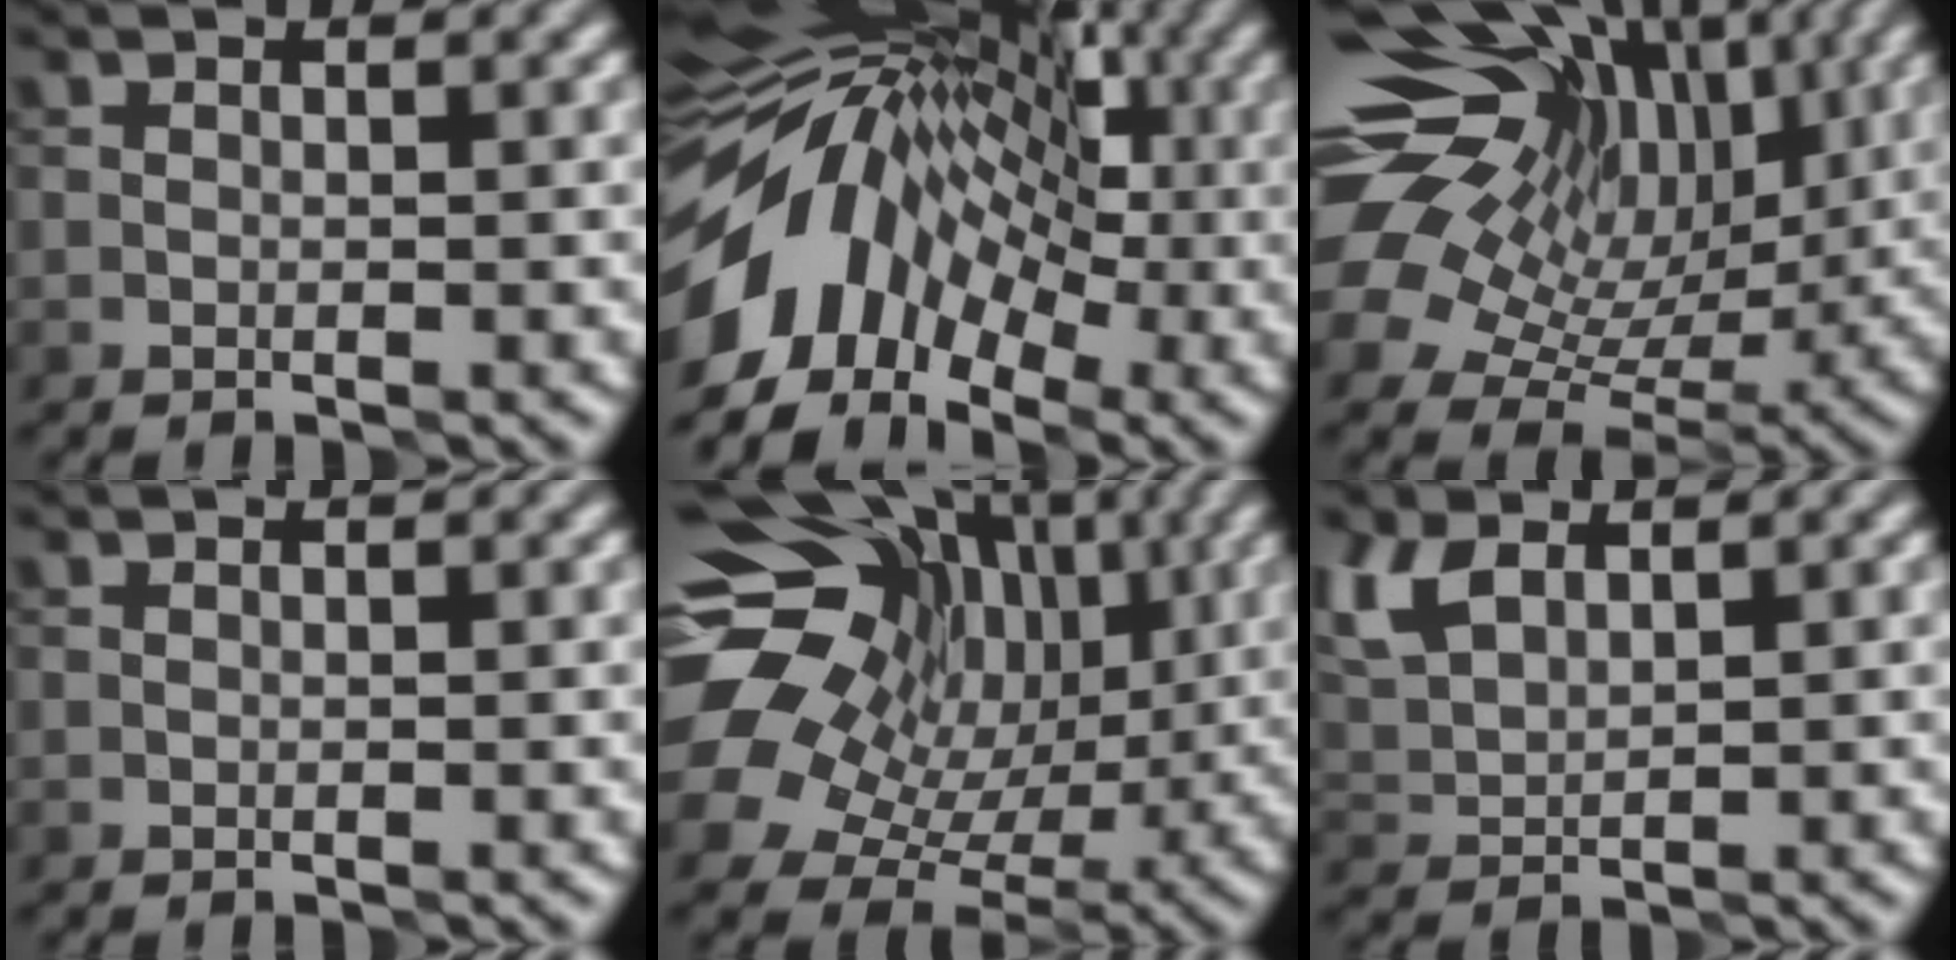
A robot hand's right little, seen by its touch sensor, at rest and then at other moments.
{"total": 12.5, "force": [-2.0, 8.1, 9.3], "torque": [-0.160, 0.036, -0.050]}
{"total": 16.5, "force": [6.0, 10.7, 11.1], "torque": [-0.227, 0.041, 0.105]}
{"total": 0.0}
{"total": 16.3, "force": [4.1, 12.8, 9.3], "torque": [-0.207, 0.040, 0.076]}
{"total": 4.6, "force": [2.4, 2.7, 2.8], "torque": [-0.082, 0.010, 0.050]}